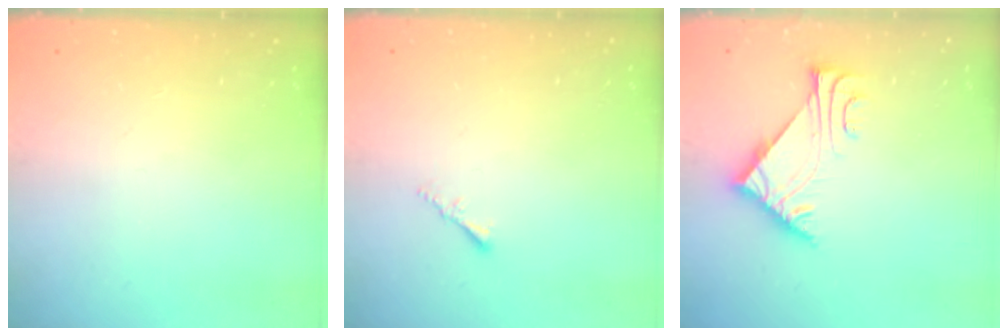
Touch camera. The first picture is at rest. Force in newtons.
{"total": 1.5, "press": 1.5, "slide": 0.4}
{"total": 5.7, "press": 5.6, "slide": 0.7}